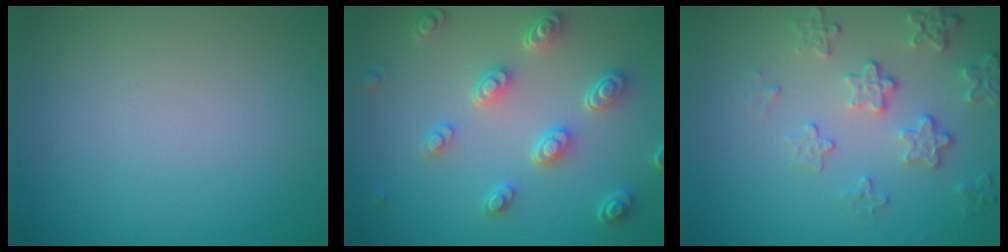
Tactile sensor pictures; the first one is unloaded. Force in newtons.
{"total": 4.6, "press": 3.6, "slide": 2.8}
{"total": 4.0, "press": 3.1, "slide": 2.6}